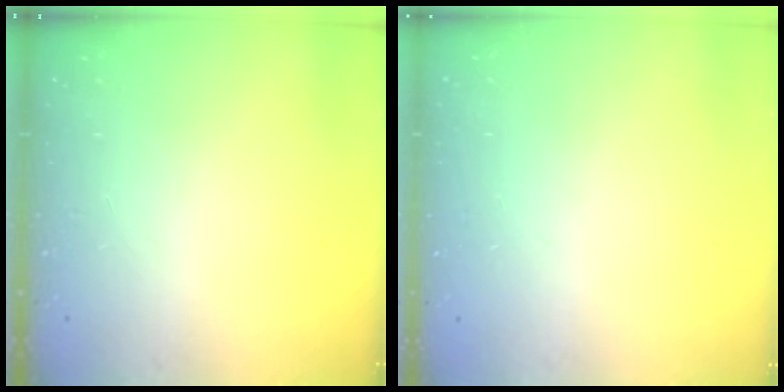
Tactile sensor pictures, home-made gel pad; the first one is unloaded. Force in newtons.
{"total": 0.0}